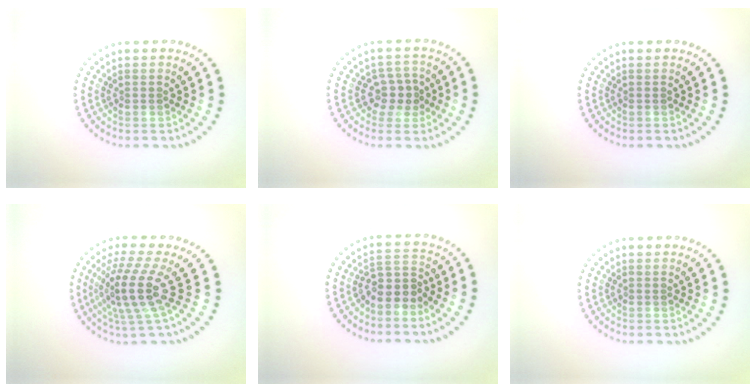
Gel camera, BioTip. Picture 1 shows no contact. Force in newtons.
{"total": 2.3, "press": 2.1, "slide": 0.9}
{"total": 0.0}
{"total": 4.7, "press": 3.4, "slide": 3.2}
{"total": 3.0, "press": 2.4, "slide": 1.8}
{"total": 0.0}